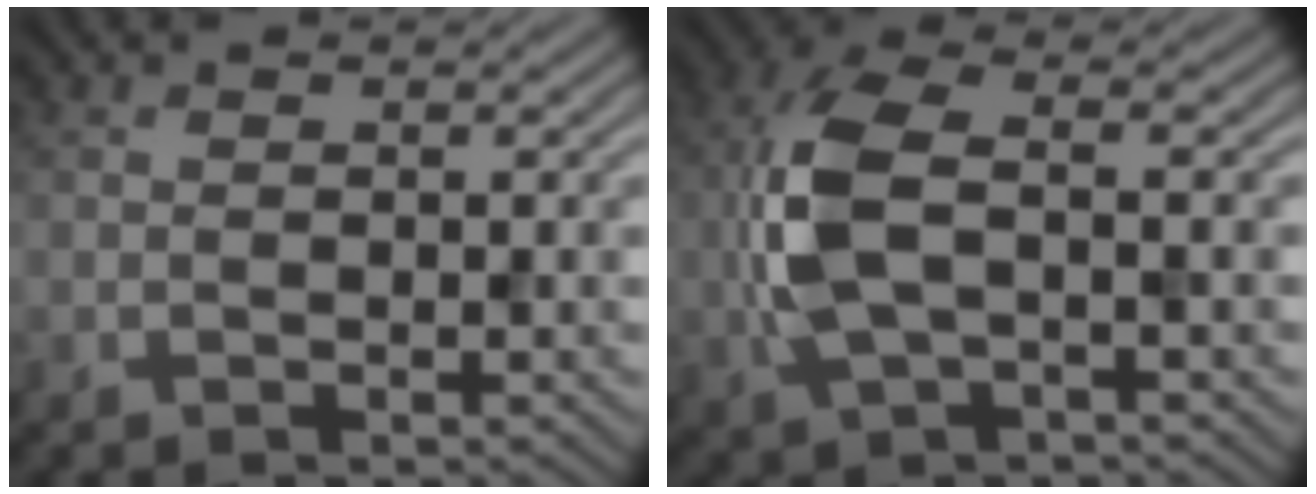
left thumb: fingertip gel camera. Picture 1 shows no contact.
{"total": 8.7, "force": [-0.7, 3.9, 7.7], "torque": [-0.188, 0.009, -0.020]}